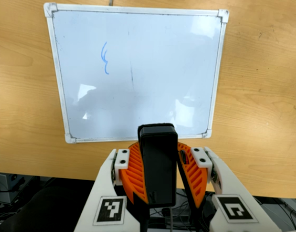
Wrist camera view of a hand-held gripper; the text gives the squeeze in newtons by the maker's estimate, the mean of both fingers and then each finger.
{"total": 9.4, "left": 9.8, "right": 9.0}